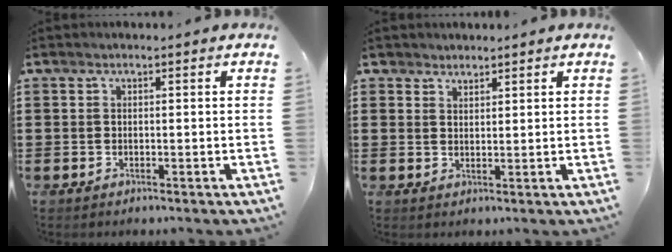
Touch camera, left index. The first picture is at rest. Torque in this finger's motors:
{"motor_torque": [-0.06, -0.05, -0.08, -0.01]}